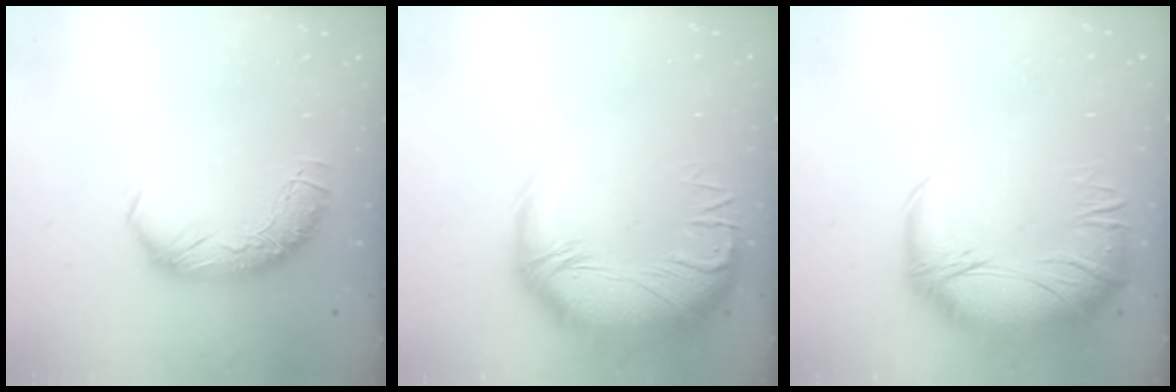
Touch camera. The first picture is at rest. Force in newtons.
{"total": 4.8, "press": 3.3, "slide": 3.5}
{"total": 3.2, "press": 1.6, "slide": 2.8}